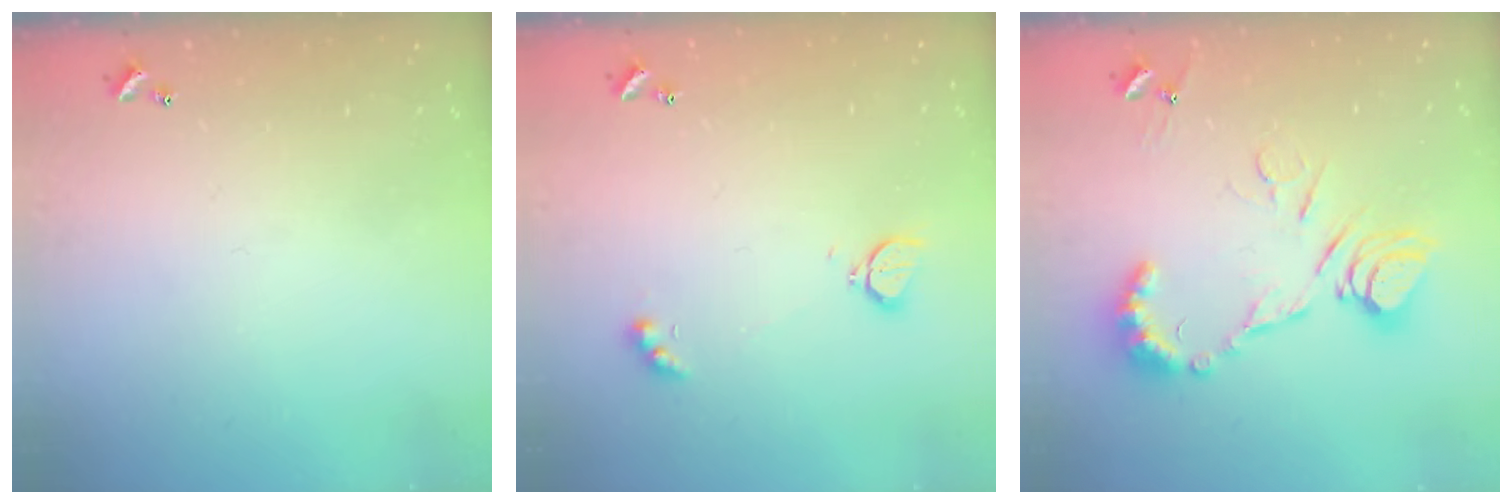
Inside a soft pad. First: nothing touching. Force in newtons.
{"total": 2.8, "press": 2.7, "slide": 0.6}
{"total": 13.4, "press": 13.3, "slide": 1.4}